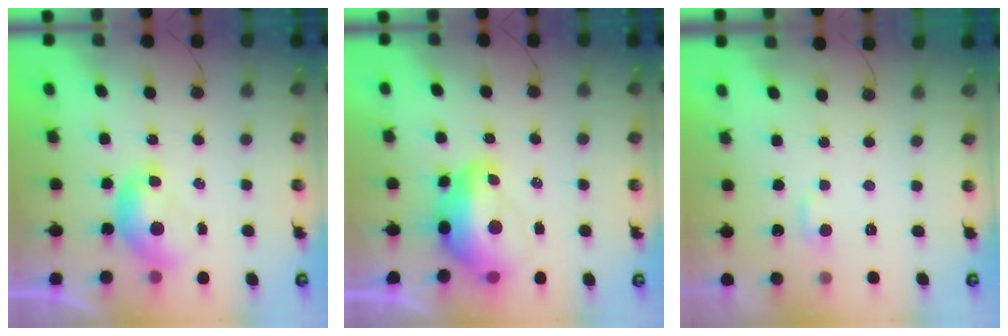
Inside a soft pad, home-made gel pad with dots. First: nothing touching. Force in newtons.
{"total": 5.8, "press": 5.7, "slide": 1.4}
{"total": 2.7, "press": 2.7, "slide": 0.4}